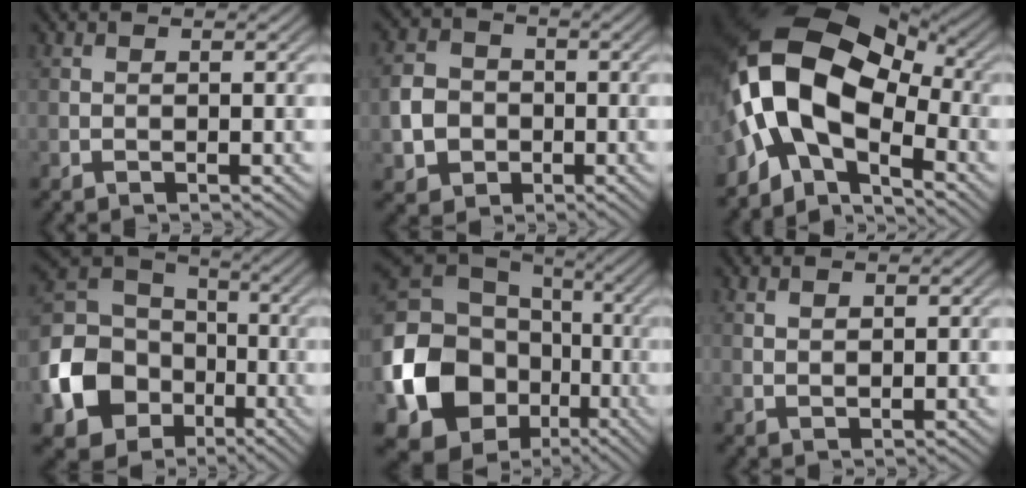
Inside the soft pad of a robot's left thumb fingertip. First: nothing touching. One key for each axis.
{"total": 5.5, "fx": -1.3, "fy": 4.8, "fz": 2.4, "tx": -0.064, "ty": -0.006, "tz": -0.032}
{"total": 15.9, "fx": -3.1, "fy": 9.3, "fz": 12.5, "tx": -0.236, "ty": 0.005, "tz": -0.074}
{"total": 13.5, "fx": -4.4, "fy": 10.9, "fz": 6.6, "tx": -0.188, "ty": -0.031, "tz": -0.094}
{"total": 17.2, "fx": -4.9, "fy": 13.8, "fz": 9.0, "tx": -0.227, "ty": -0.038, "tz": -0.091}
{"total": 1.3, "fx": 0.9, "fy": 0.5, "fz": 0.7, "tx": -0.017, "ty": -0.001, "tz": 0.021}